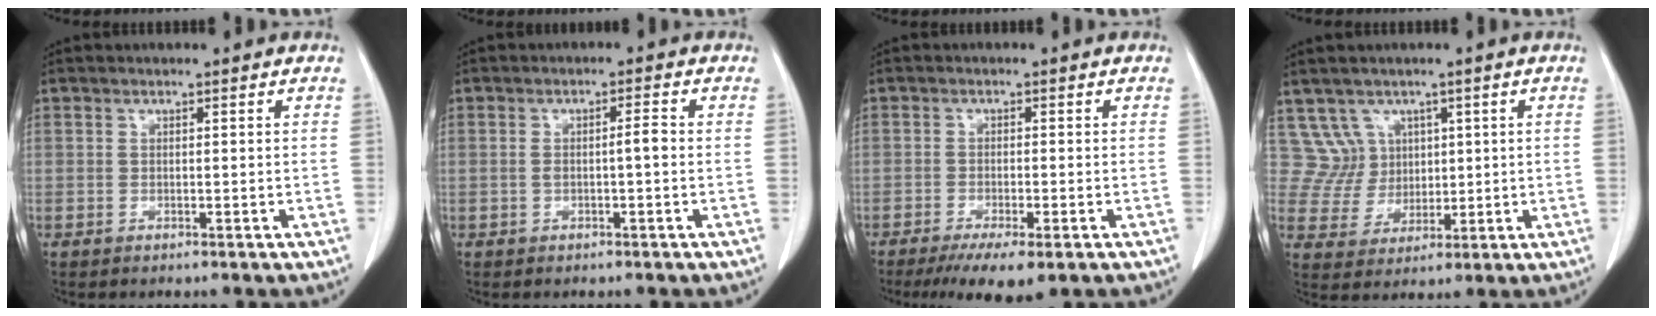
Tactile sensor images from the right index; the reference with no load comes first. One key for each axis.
{"total": 2.4, "fx": -0.2, "fy": 0.3, "fz": 2.4, "tx": -0.045, "ty": 0.007, "tz": 0.000}
{"total": 6.8, "fx": -4.4, "fy": 1.2, "fz": 5.1, "tx": -0.082, "ty": -0.018, "tz": -0.067}
{"total": 6.3, "fx": 3.2, "fy": 5.4, "fz": -0.5, "tx": 0.014, "ty": 0.014, "tz": 0.071}